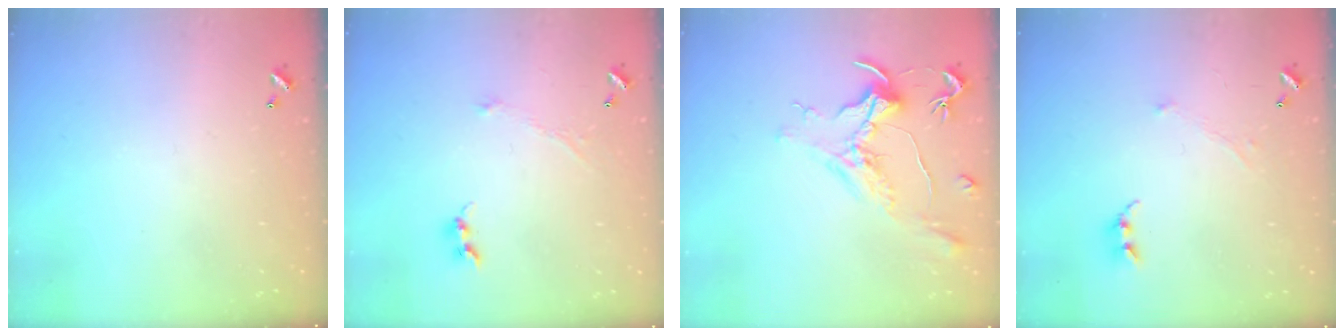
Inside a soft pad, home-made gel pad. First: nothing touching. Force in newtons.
{"total": 1.2, "press": 1.2, "slide": 0.1}
{"total": 1.5, "press": 1.3, "slide": 0.8}
{"total": 0.7, "press": 0.0, "slide": 0.7}